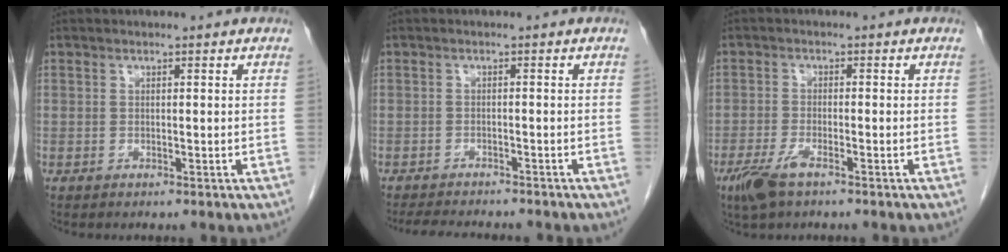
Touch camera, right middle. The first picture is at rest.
{"total": 8.1, "force": [-7.3, 1.4, 3.0], "torque": [-0.046, -0.010, -0.104]}
{"total": 4.4, "force": [-2.8, 1.0, 3.2], "torque": [-0.075, -0.009, -0.052]}